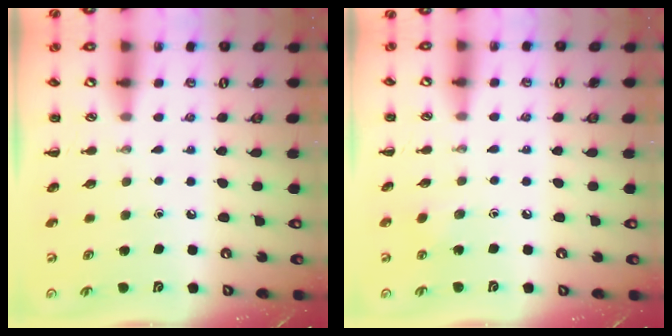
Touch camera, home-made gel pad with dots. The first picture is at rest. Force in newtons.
{"total": 5.7, "press": 5.4, "slide": 1.6}